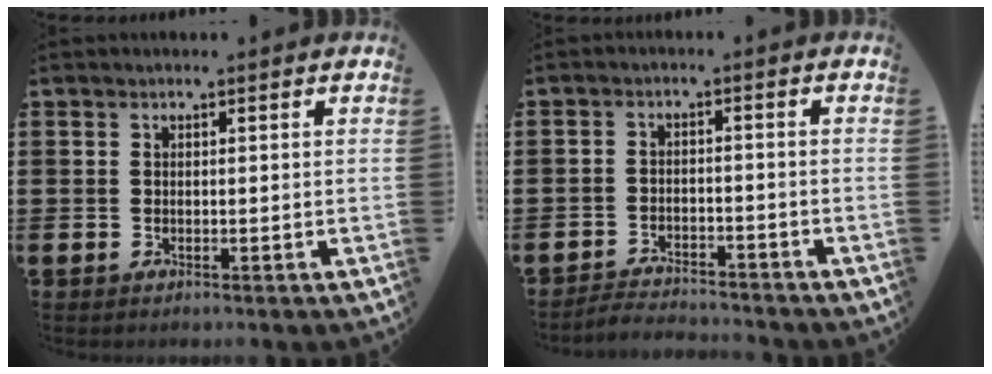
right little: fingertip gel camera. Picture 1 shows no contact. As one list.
[{"total": 2.6, "force": [-2.6, 0.0, -0.2], "torque": [-0.004, 0.004, -0.057]}]